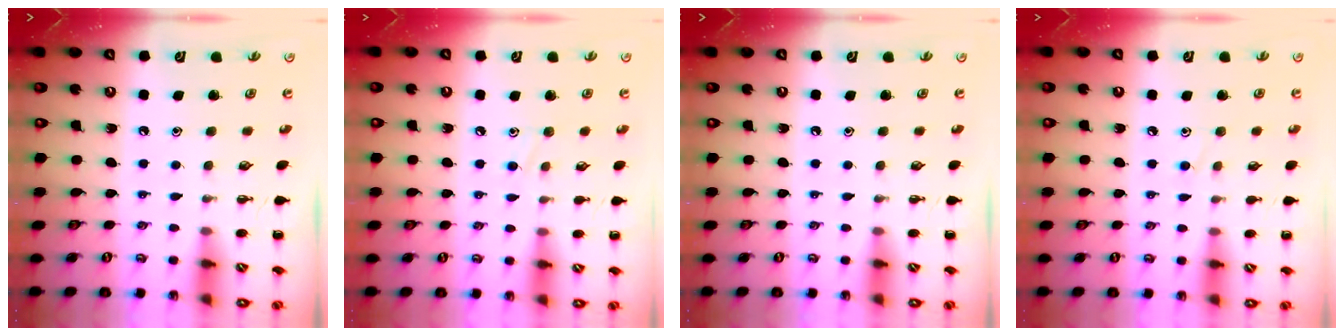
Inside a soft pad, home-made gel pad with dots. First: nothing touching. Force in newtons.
{"total": 6.2, "press": 5.9, "slide": 2.2}
{"total": 0.0}
{"total": 6.5, "press": 6.1, "slide": 2.3}